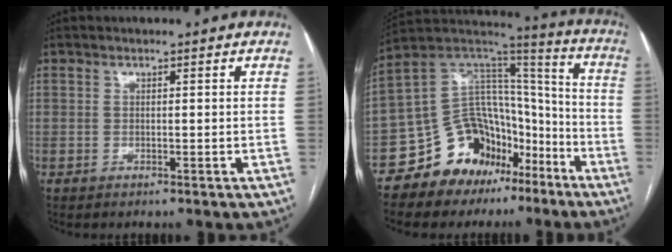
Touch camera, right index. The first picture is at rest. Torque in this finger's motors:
{"motor_torque": [-0.12, 0.00, -0.52, -0.21]}